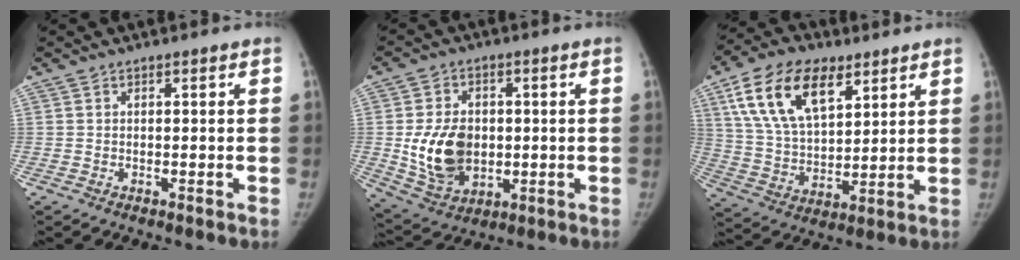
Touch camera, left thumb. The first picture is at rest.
{"total": 13.0, "force": [-0.4, 9.5, 8.8], "torque": [-0.124, -0.007, 0.007]}
{"total": 17.8, "force": [8.7, 9.6, 12.2], "torque": [-0.196, -0.024, 0.164]}